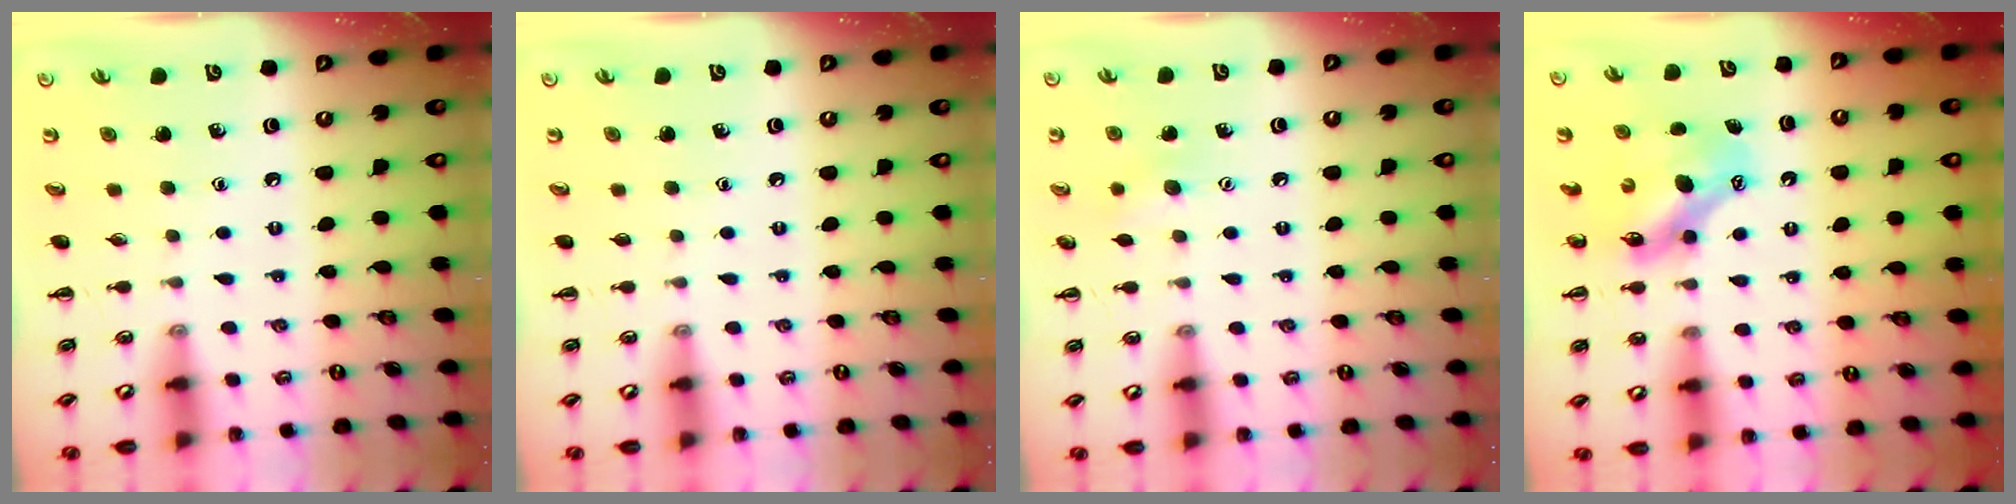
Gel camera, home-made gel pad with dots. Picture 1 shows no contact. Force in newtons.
{"total": 0.0}
{"total": 6.7, "press": 6.5, "slide": 1.3}
{"total": 8.8, "press": 8.6, "slide": 1.6}